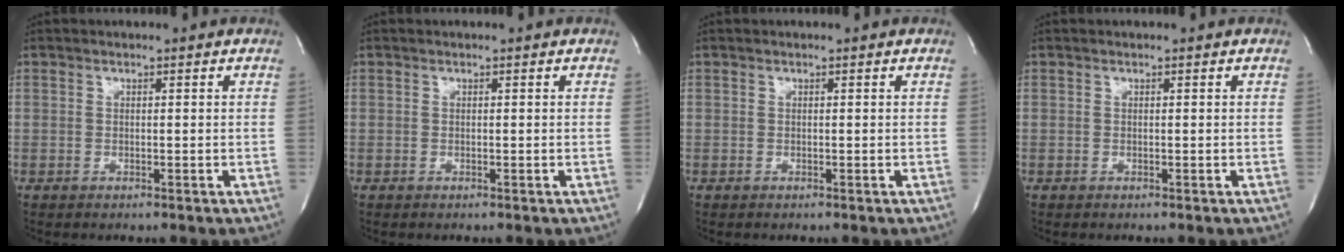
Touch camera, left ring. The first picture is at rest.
{"total": 0.0}
{"total": 0.0}
{"total": 0.0}